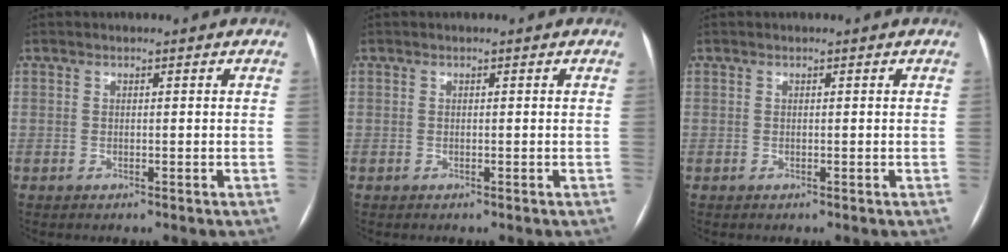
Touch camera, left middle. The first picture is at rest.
{"total": 0.0}
{"total": 0.0}